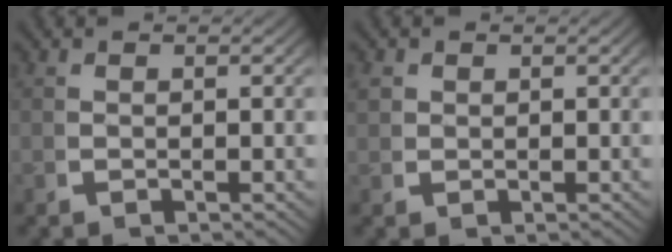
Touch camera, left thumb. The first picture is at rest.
{"total": 1.4, "force": [0.7, 1.1, 0.4], "torque": [-0.011, -0.005, 0.019]}